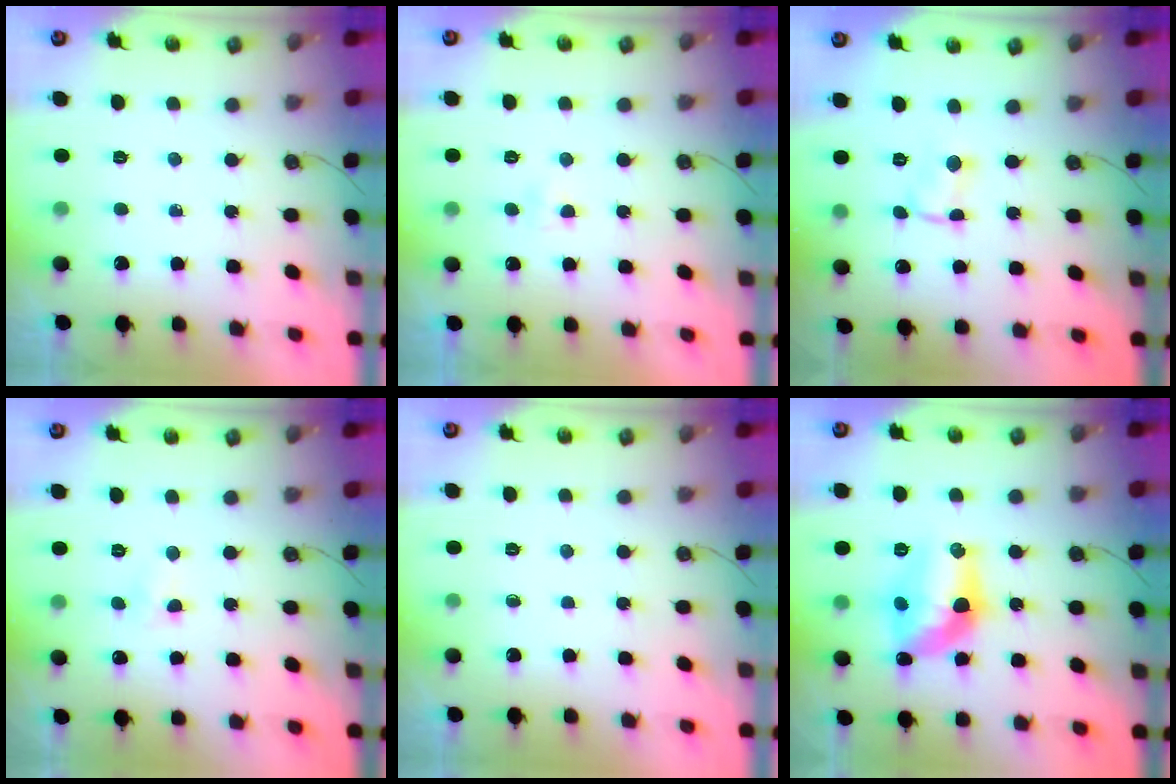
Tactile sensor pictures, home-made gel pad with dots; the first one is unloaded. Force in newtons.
{"total": 3.1, "press": 2.7, "slide": 1.4}
{"total": 1.8, "press": 1.8, "slide": 0.2}
{"total": 2.9, "press": 2.9, "slide": 0.4}
{"total": 0.0}
{"total": 13.2, "press": 13.2, "slide": 0.5}